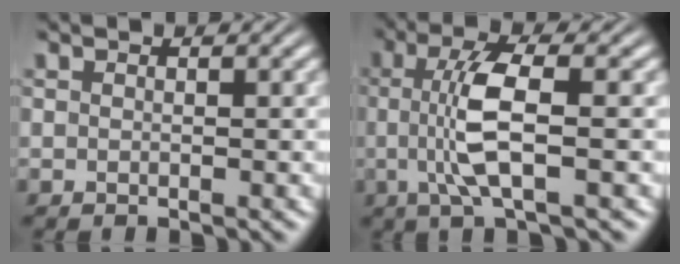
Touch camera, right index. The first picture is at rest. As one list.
[{"total": 5.3, "force": [-0.3, 0.9, 5.2], "torque": [-0.108, -0.001, -0.003]}]